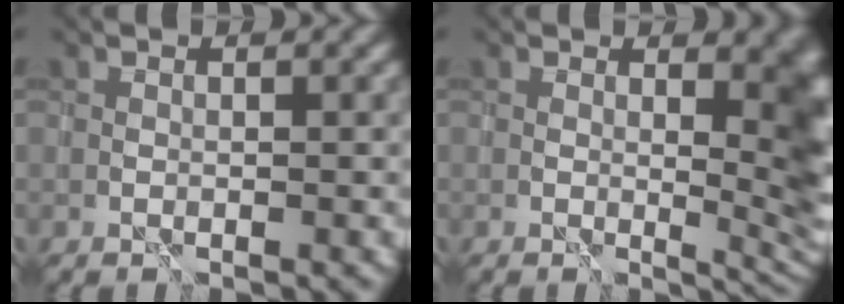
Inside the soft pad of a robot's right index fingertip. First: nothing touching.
{"total": 7.9, "force": [1.3, 3.3, 7.0], "torque": [-0.051, -0.007, 0.019]}